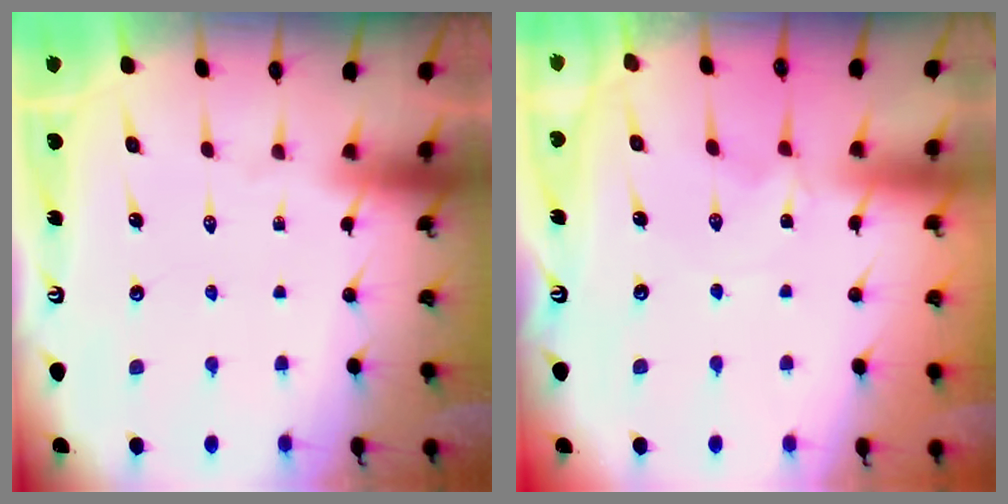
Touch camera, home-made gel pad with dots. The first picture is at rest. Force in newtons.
{"total": 1.3, "press": 1.2, "slide": 0.4}